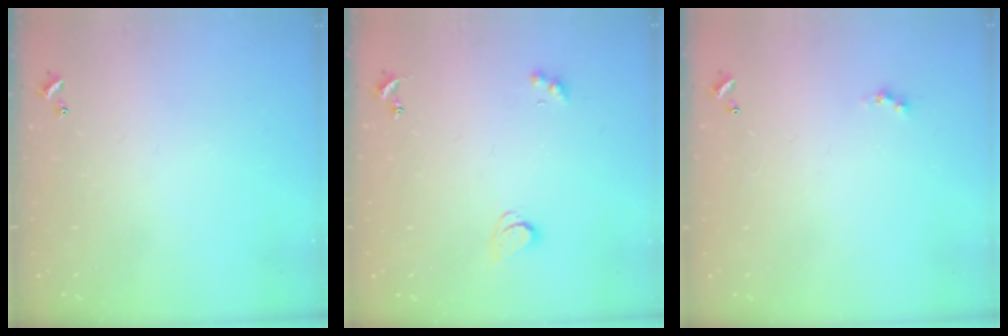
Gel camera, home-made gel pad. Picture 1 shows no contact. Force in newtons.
{"total": 2.4, "press": 2.3, "slide": 0.6}
{"total": 0.0}